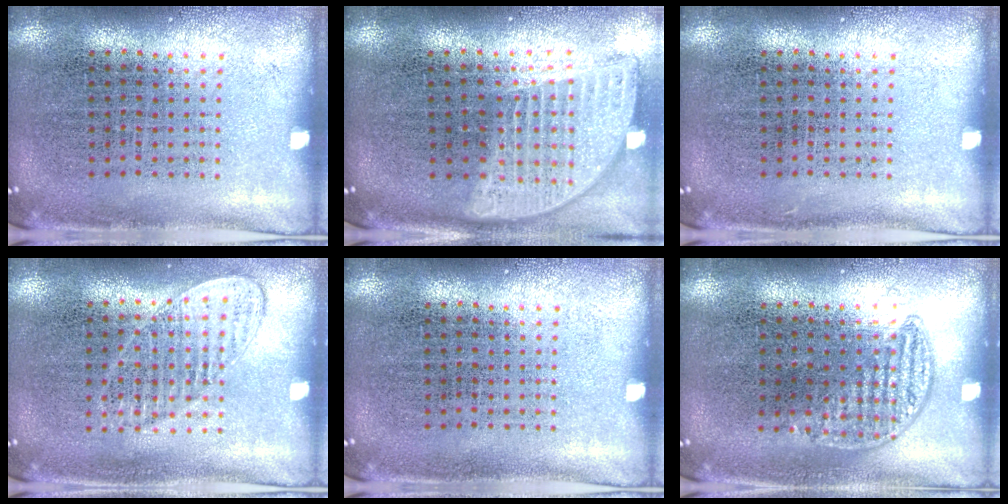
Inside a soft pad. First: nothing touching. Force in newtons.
{"total": 1.9, "press": 1.6, "slide": 1.1}
{"total": 0.0}
{"total": 1.2, "press": 1.1, "slide": 0.4}
{"total": 0.0}
{"total": 0.8, "press": 0.6, "slide": 0.5}